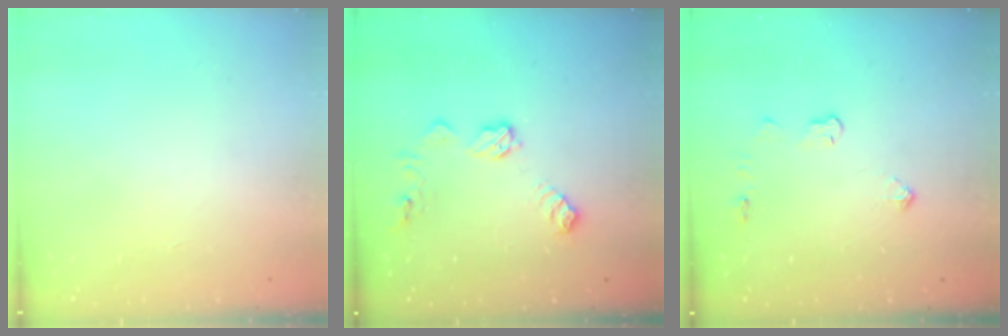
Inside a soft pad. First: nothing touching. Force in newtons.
{"total": 9.6, "press": 9.6, "slide": 0.6}
{"total": 4.3, "press": 4.3, "slide": 0.6}